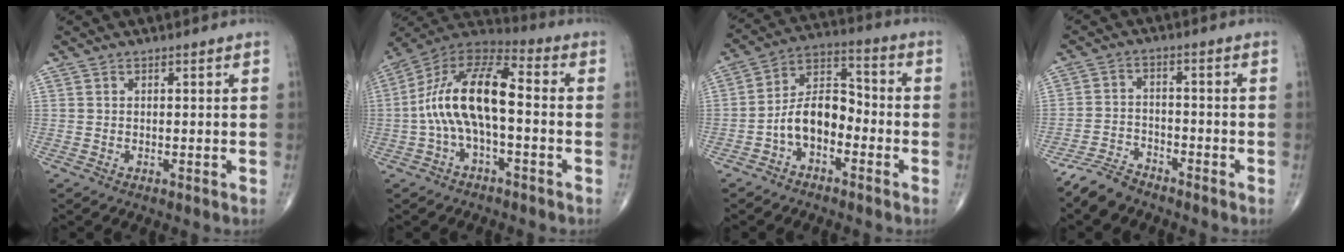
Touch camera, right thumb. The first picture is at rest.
{"total": 15.2, "force": [-1.5, 6.5, 13.7], "torque": [-0.265, 0.051, -0.038]}
{"total": 9.7, "force": [-3.5, 5.9, 6.9], "torque": [-0.106, 0.051, -0.075]}
{"total": 5.6, "force": [-5.0, 2.1, 1.5], "torque": [-0.030, 0.018, -0.101]}